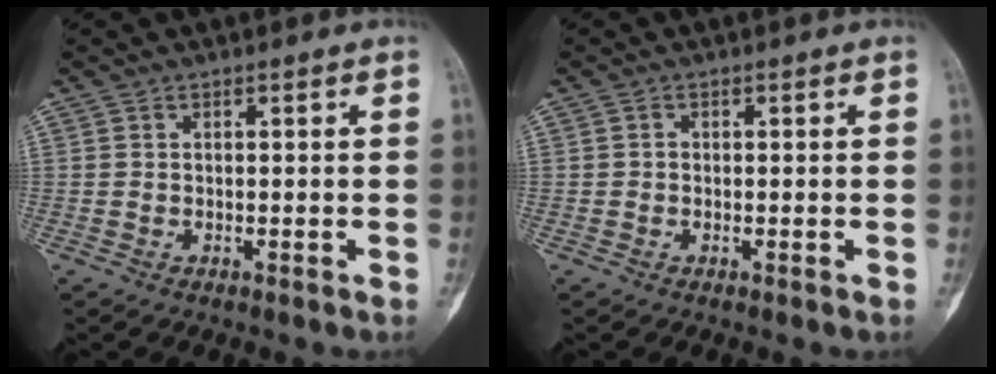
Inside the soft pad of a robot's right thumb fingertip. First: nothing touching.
{"total": 0.5, "force": [-0.1, 0.4, 0.2], "torque": [-0.001, 0.002, -0.004]}